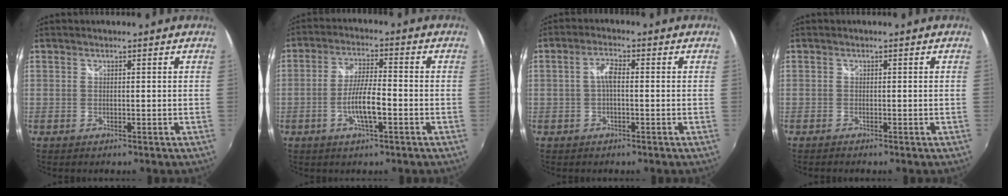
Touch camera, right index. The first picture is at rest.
{"total": 7.1, "force": [-2.5, 1.3, 6.5], "torque": [-0.128, -0.001, -0.046]}
{"total": 2.9, "force": [-0.3, 1.0, 2.7], "torque": [-0.054, 0.009, -0.006]}
{"total": 0.8, "force": [-0.7, 0.3, 0.2], "torque": [-0.007, -0.004, -0.015]}